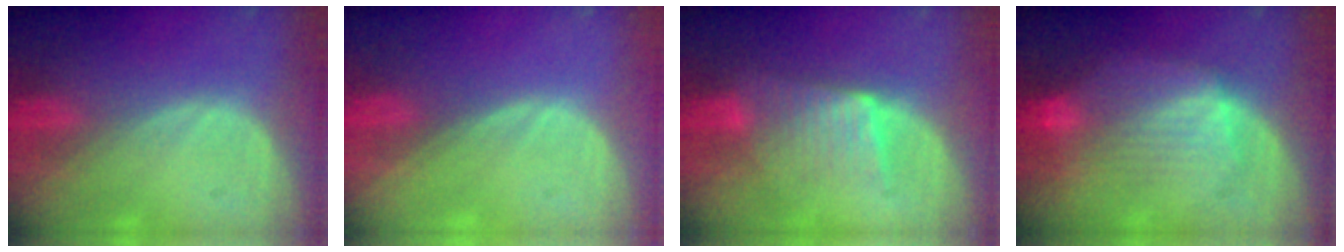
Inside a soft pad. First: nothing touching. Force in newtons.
{"total": 0.0}
{"total": 6.0, "press": 5.8, "slide": 1.7}
{"total": 8.8, "press": 8.1, "slide": 3.6}